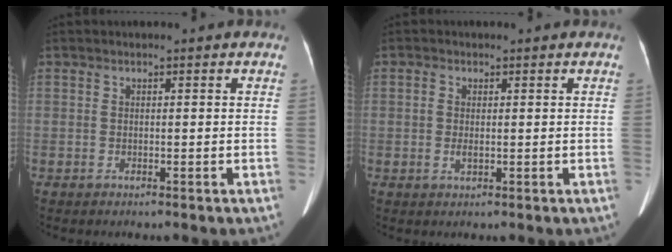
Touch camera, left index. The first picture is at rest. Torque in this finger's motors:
{"motor_torque": [0.12, -0.05, 0.18, 0.02]}